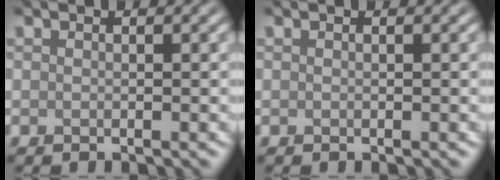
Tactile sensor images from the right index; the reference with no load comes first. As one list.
[{"total": 0.0}]